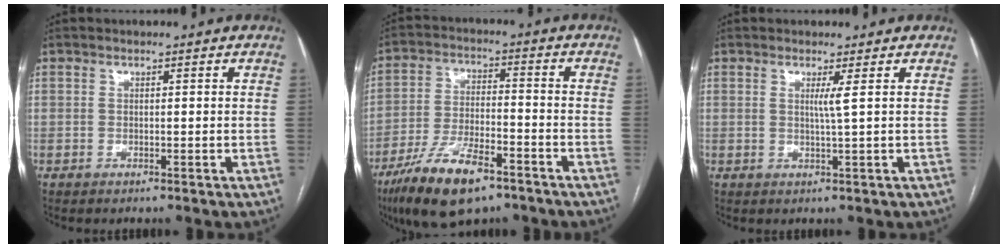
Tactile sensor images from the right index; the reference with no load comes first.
{"total": 13.6, "force": [-8.8, 4.0, 9.5], "torque": [-0.181, -0.015, -0.151]}
{"total": 1.8, "force": [0.6, -0.7, 1.5], "torque": [-0.031, -0.006, 0.012]}